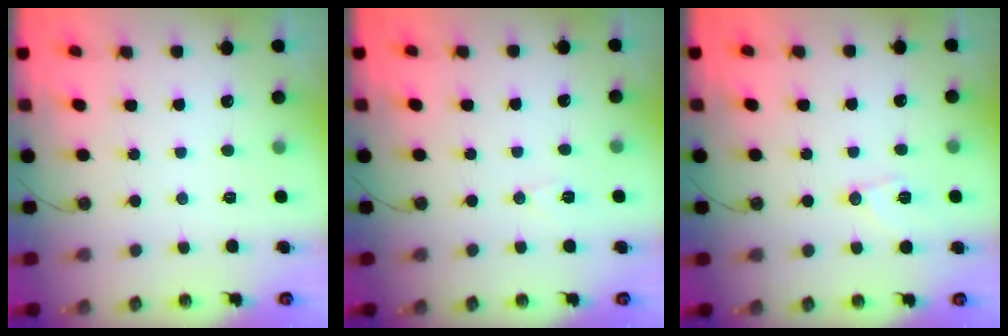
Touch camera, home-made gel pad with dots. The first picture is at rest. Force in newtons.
{"total": 4.2, "press": 3.8, "slide": 1.8}
{"total": 7.6, "press": 7.5, "slide": 1.0}